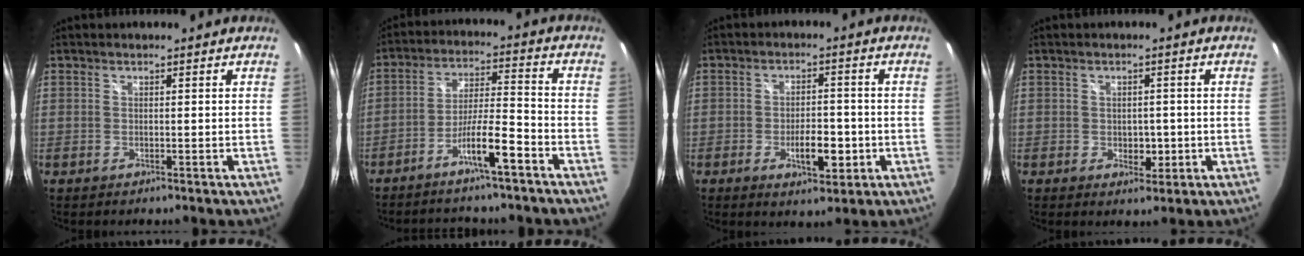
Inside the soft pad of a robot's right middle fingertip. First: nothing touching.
{"total": 7.7, "force": [-5.4, 0.5, 5.5], "torque": [-0.116, 0.009, -0.093]}
{"total": 6.7, "force": [-2.4, 2.8, 5.6], "torque": [-0.101, -0.002, -0.031]}
{"total": 3.2, "force": [-0.8, 2.3, 2.0], "torque": [-0.033, -0.002, -0.008]}